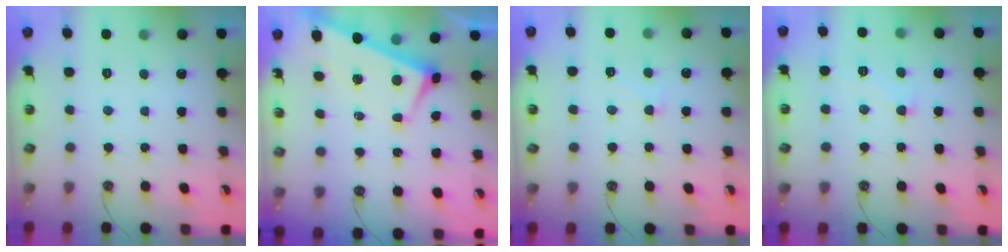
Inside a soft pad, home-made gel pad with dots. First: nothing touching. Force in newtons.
{"total": 2.9, "press": 2.7, "slide": 0.9}
{"total": 0.6, "press": 0.4, "slide": 0.5}
{"total": 3.7, "press": 3.7, "slide": 0.3}